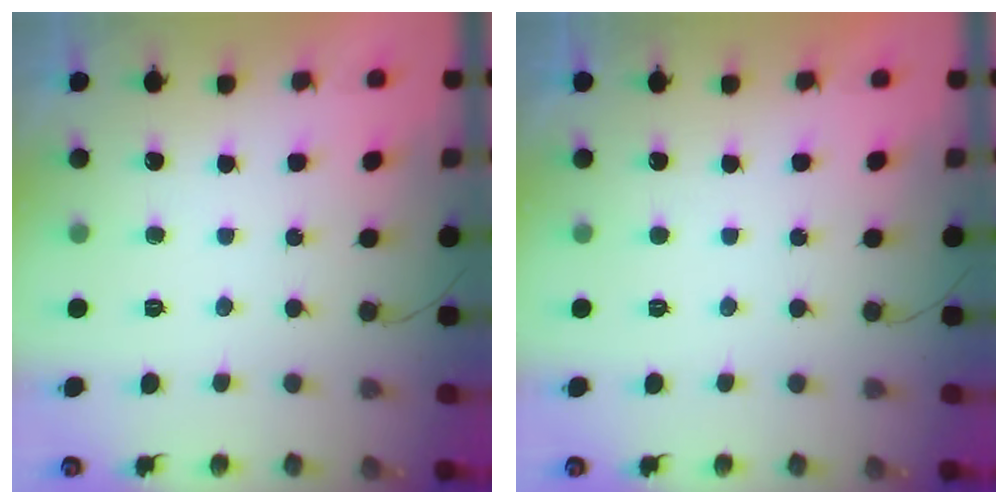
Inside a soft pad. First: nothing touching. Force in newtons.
{"total": 0.0}